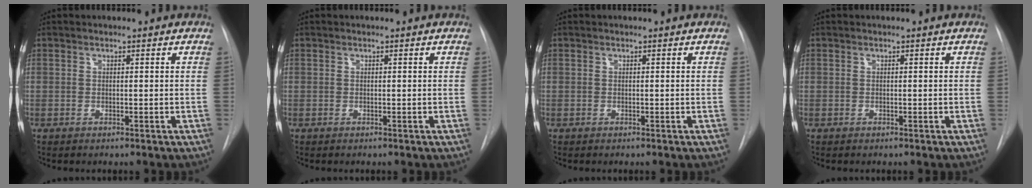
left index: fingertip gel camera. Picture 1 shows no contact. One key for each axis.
{"total": 0.0}
{"total": 0.0}
{"total": 0.0}